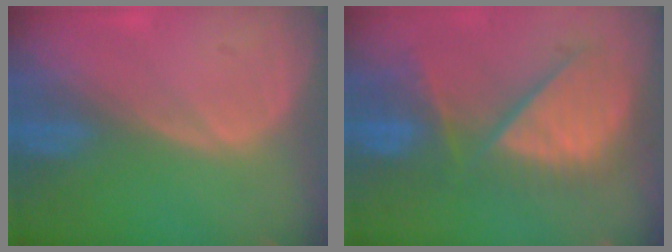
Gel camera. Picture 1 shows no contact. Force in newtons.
{"total": 10.1, "press": 9.5, "slide": 3.5}